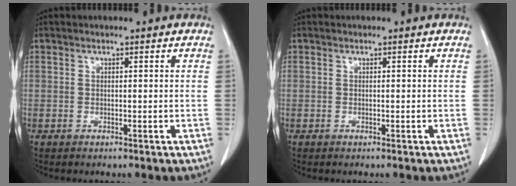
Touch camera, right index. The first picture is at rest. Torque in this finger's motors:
{"motor_torque": [0.00, 0.00, 0.00, 0.00]}